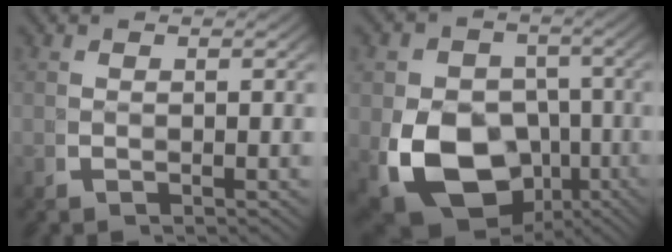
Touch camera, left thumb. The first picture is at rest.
{"total": 13.8, "force": [-3.7, 10.5, 8.1], "torque": [-0.173, -0.076, -0.028]}